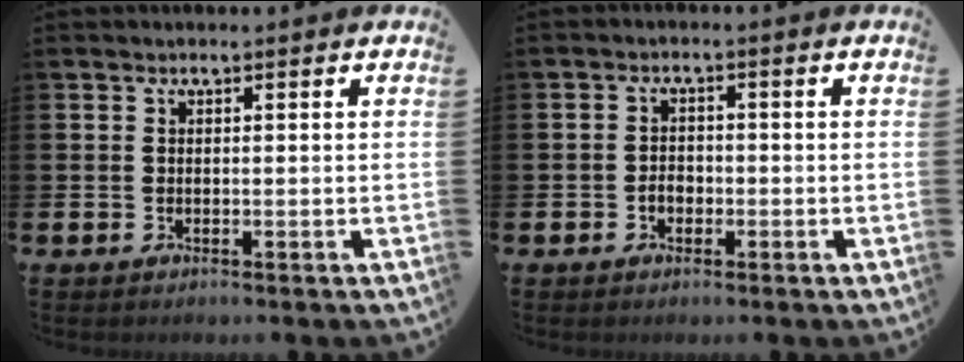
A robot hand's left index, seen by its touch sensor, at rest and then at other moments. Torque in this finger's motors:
{"motor_torque": [-0.04, -0.05, 0.04, 0.01]}